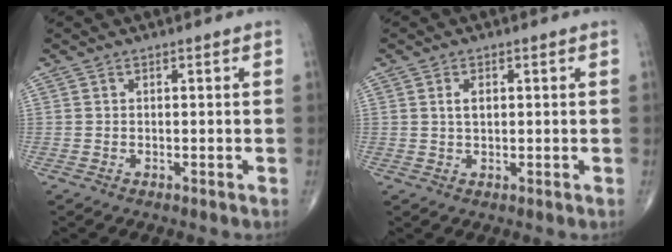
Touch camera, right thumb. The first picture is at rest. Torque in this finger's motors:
{"motor_torque": [-0.01, 1.08, 0.46, 0.29, 0.00]}